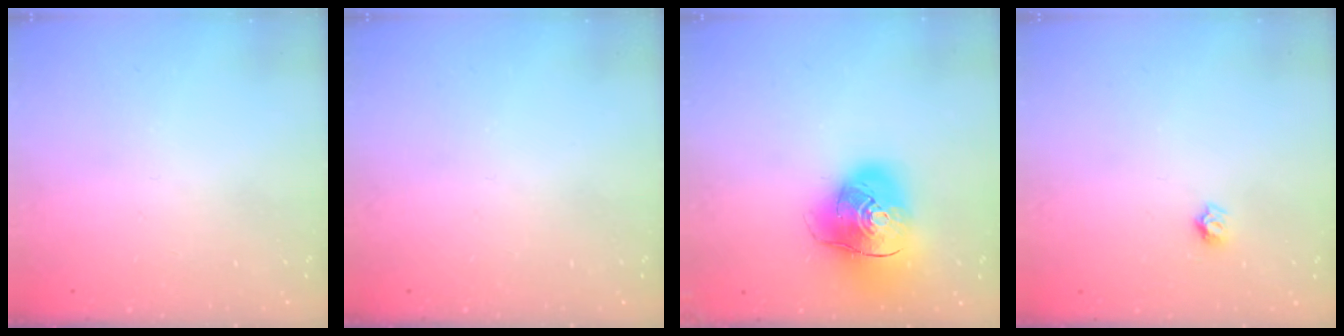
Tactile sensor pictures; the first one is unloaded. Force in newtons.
{"total": 0.0}
{"total": 14.8, "press": 14.7, "slide": 2.1}
{"total": 3.7, "press": 3.6, "slide": 0.2}